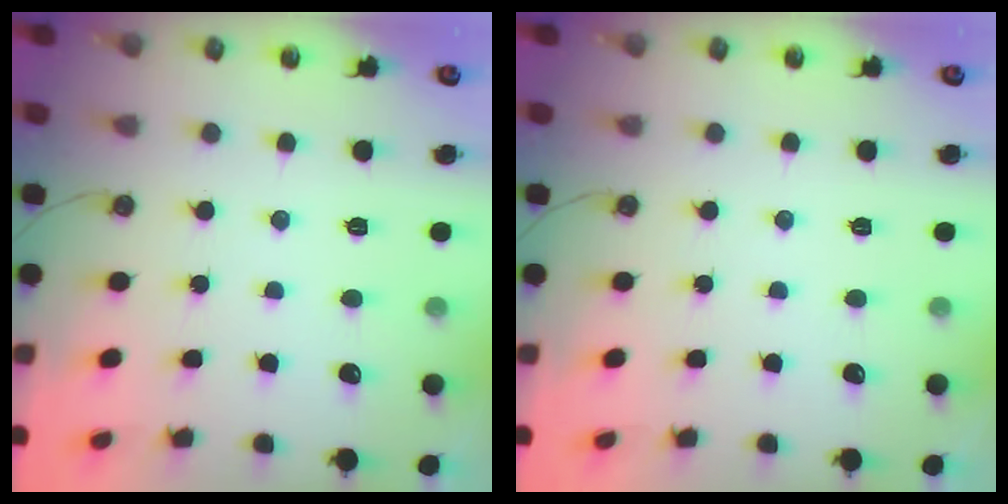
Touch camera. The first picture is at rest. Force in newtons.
{"total": 0.0}